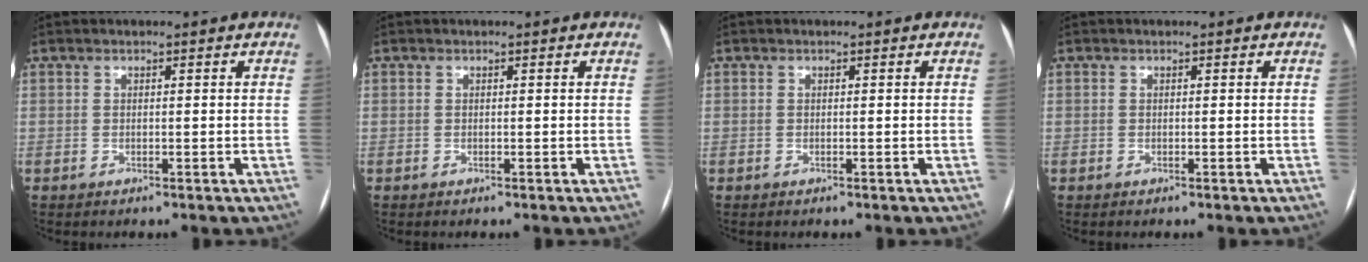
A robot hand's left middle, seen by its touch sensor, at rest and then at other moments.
{"total": 0.0}
{"total": 0.0}
{"total": 0.0}